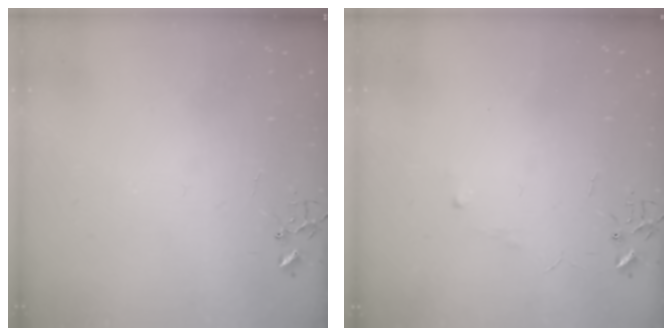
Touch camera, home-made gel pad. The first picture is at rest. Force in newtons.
{"total": 3.2, "press": 3.2, "slide": 0.5}